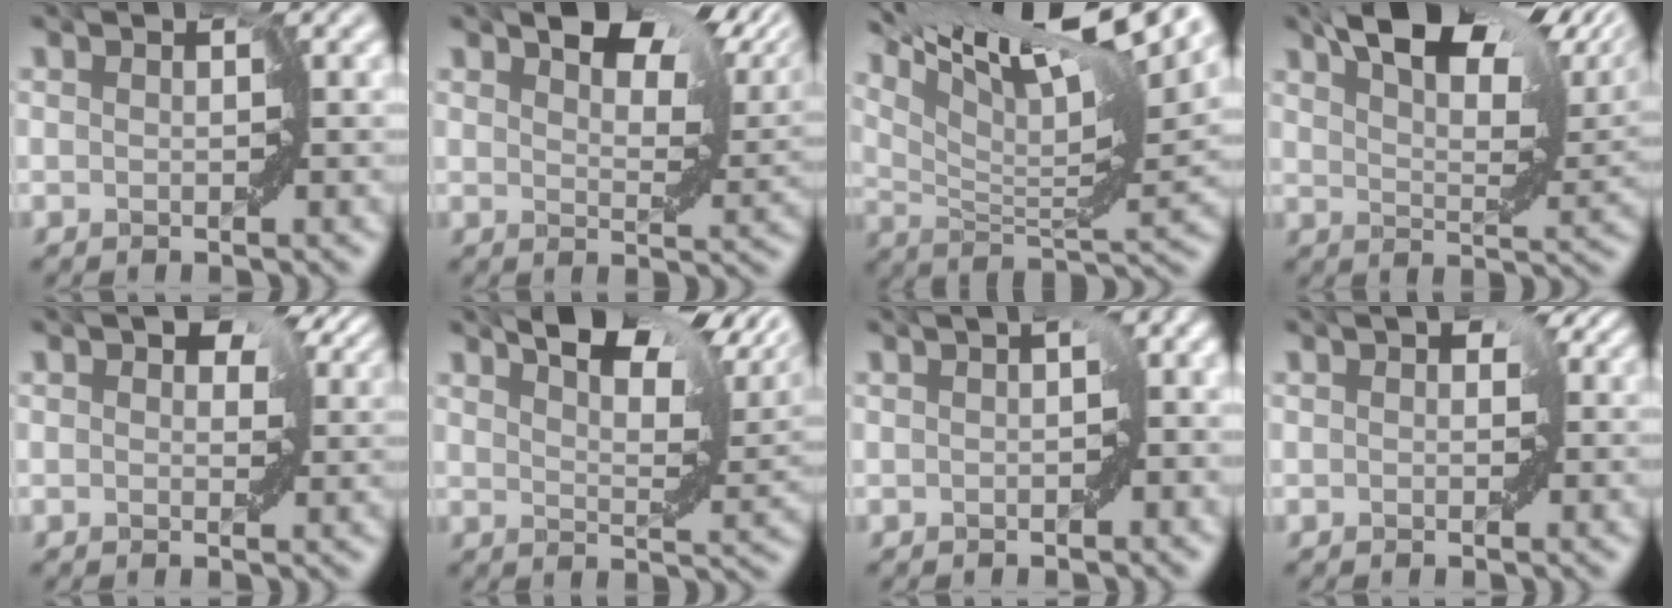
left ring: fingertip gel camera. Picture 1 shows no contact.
{"total": 8.3, "force": [5.3, 3.6, 5.3], "torque": [-0.083, -0.001, 0.095]}
{"total": 13.1, "force": [9.4, 2.3, 8.9], "torque": [-0.164, 0.001, 0.163]}
{"total": 12.0, "force": [8.1, 4.2, 7.8], "torque": [-0.130, 0.017, 0.140]}
{"total": 5.6, "force": [2.5, 3.2, 3.8], "torque": [-0.052, 0.018, 0.033]}
{"total": 9.7, "force": [6.7, 3.2, 6.1], "torque": [-0.092, 0.011, 0.110]}
{"total": 3.4, "force": [-0.3, 1.9, 2.9], "torque": [-0.028, 0.007, -0.001]}
{"total": 3.1, "force": [0.8, 2.1, 2.1], "torque": [-0.005, 0.019, -0.006]}